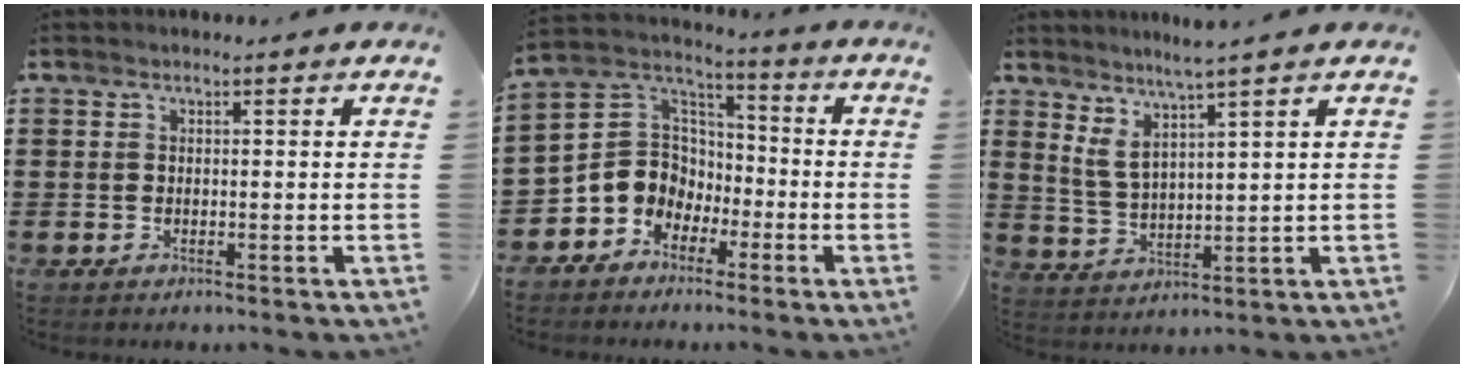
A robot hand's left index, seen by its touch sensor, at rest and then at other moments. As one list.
[{"total": 7.5, "force": [-2.7, 6.7, 1.9], "torque": [-0.072, 0.002, -0.055]}, {"total": 4.4, "force": [3.3, -0.1, 2.9], "torque": [-0.067, -0.017, 0.055]}]